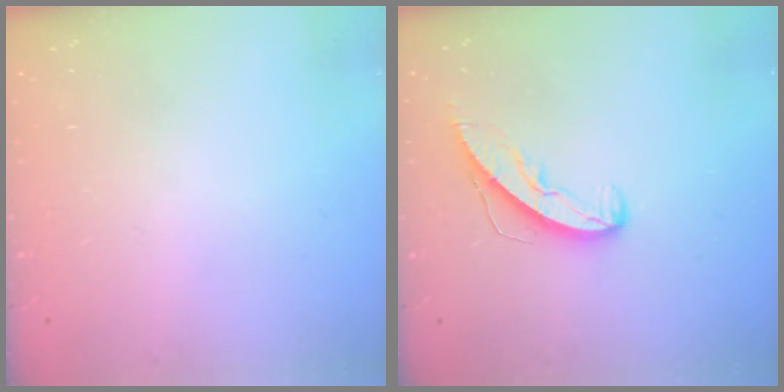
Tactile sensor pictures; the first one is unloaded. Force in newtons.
{"total": 7.2, "press": 7.2, "slide": 0.4}